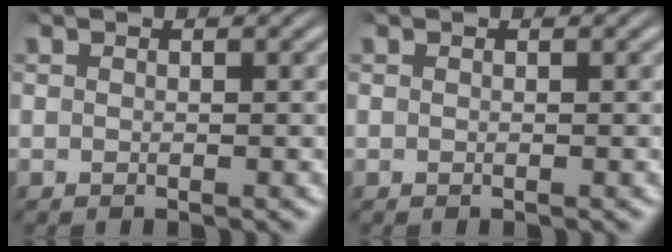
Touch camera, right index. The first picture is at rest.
{"total": 0.0}